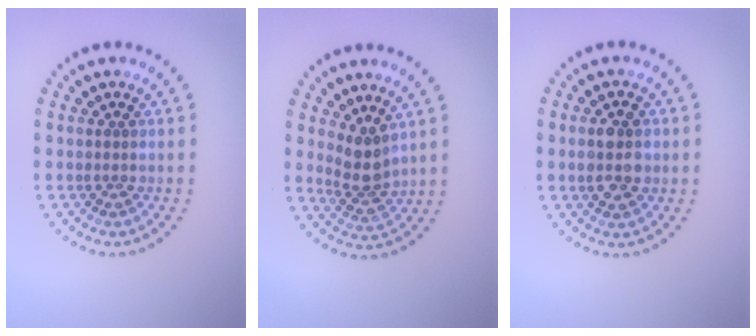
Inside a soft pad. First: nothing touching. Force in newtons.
{"total": 2.8, "press": 2.1, "slide": 1.8}
{"total": 3.6, "press": 3.6, "slide": 0.1}